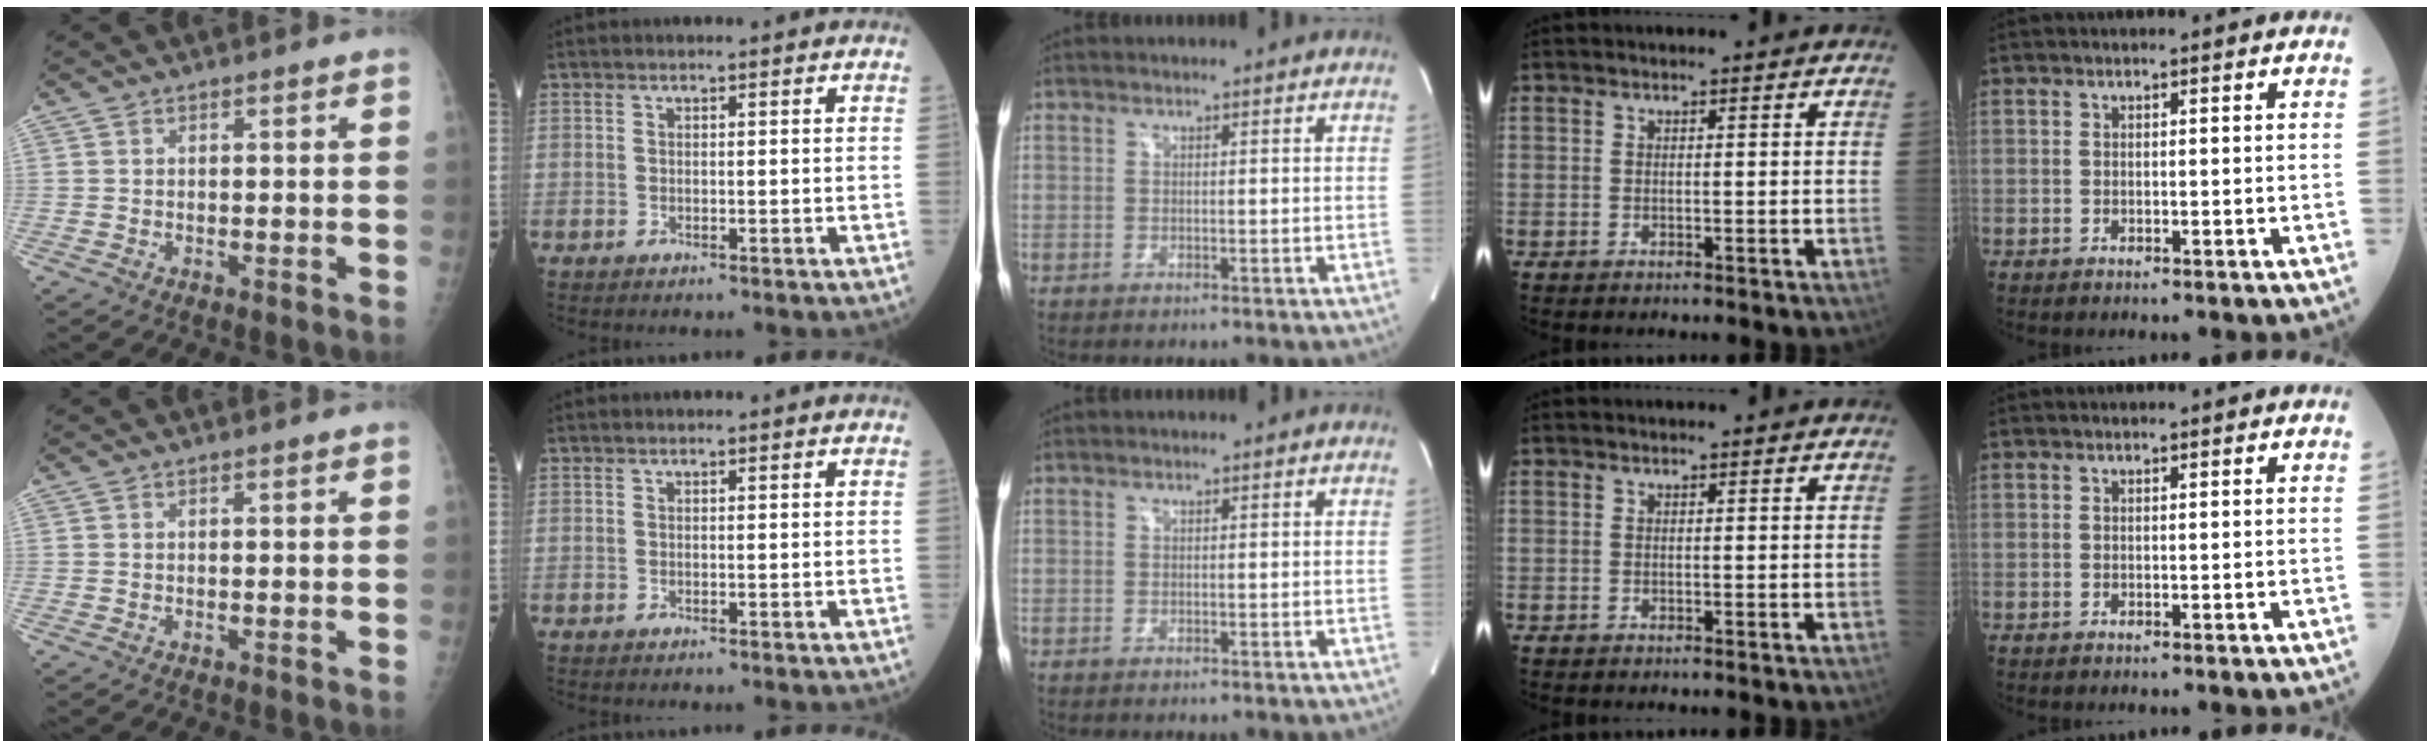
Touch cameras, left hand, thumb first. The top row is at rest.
{}